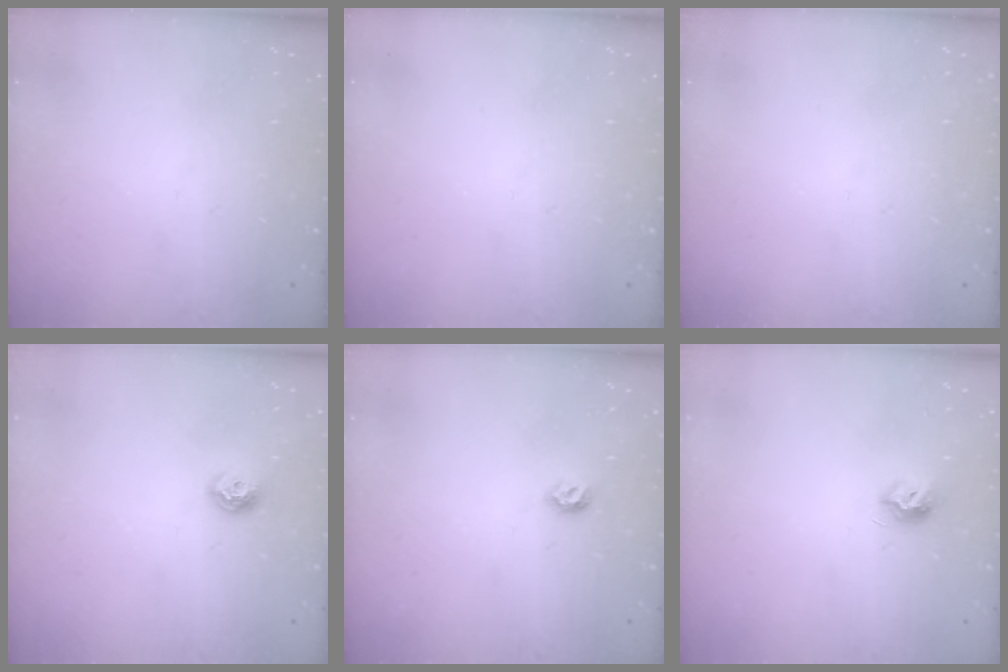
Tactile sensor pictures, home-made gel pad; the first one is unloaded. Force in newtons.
{"total": 0.0}
{"total": 0.0}
{"total": 8.0, "press": 8.0, "slide": 1.0}
{"total": 5.0, "press": 4.9, "slide": 1.1}
{"total": 8.2, "press": 8.2, "slide": 0.7}